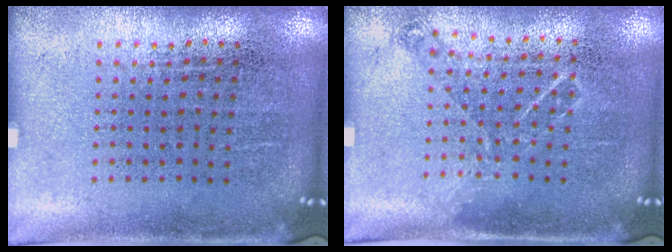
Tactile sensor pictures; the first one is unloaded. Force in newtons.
{"total": 0.9, "press": 0.8, "slide": 0.3}